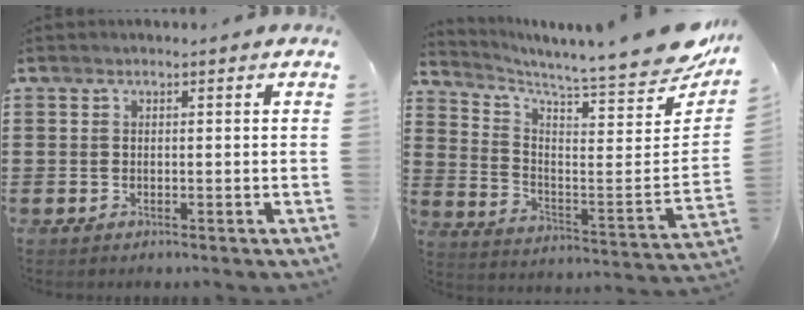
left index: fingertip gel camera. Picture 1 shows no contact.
{"total": 6.6, "force": [6.0, -0.2, 2.8], "torque": [-0.061, -0.080, 0.093]}